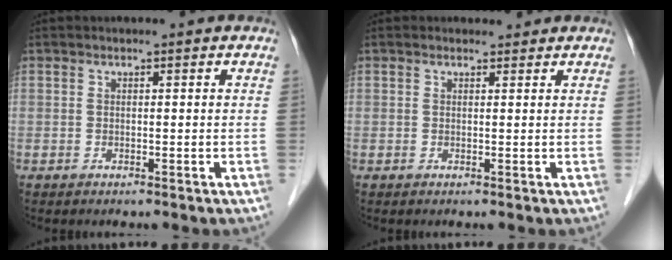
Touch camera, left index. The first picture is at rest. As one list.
[{"total": 1.0, "force": [0.8, 0.5, -0.2], "torque": [-0.005, 0.001, 0.010]}]